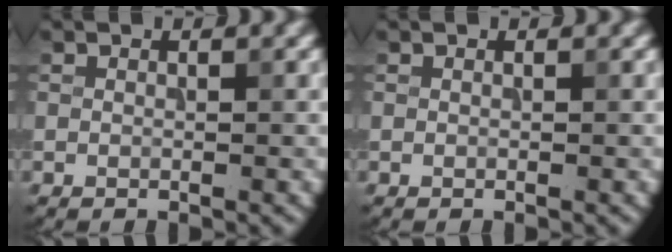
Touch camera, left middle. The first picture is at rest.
{"total": 0.0}